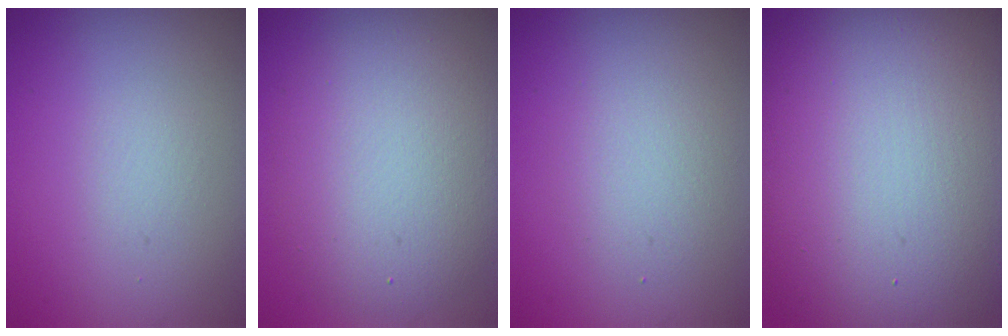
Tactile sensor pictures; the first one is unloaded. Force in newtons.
{"total": 7.1, "press": 7.1, "slide": 0.6}
{"total": 2.4, "press": 2.4, "slide": 0.2}
{"total": 18.5, "press": 18.5, "slide": 0.5}